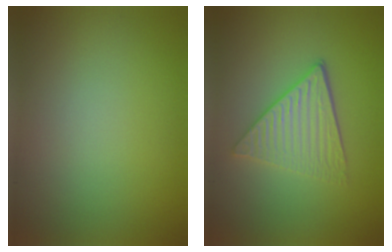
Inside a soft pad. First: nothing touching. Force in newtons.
{"total": 4.1, "press": 3.3, "slide": 2.3}